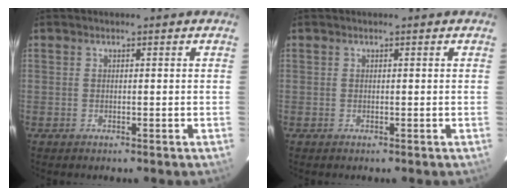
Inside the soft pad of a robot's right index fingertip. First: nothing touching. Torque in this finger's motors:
{"motor_torque": [0.18, 0.06, -0.03, 0.01]}